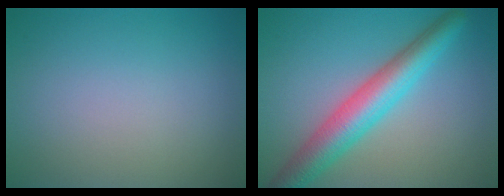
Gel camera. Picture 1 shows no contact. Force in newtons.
{"total": 6.2, "press": 6.1, "slide": 0.3}